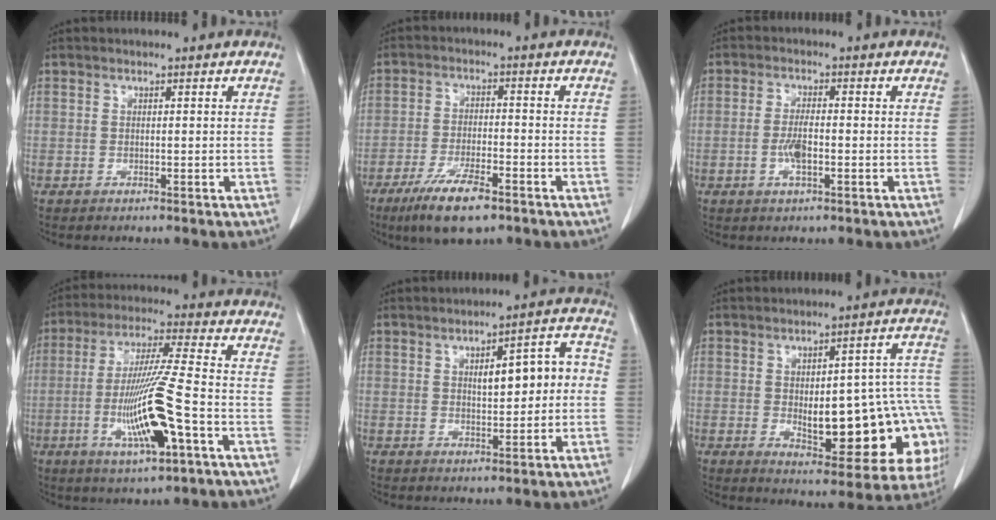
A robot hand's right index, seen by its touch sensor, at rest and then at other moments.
{"total": 9.1, "force": [-5.9, 2.0, 6.7], "torque": [-0.125, -0.016, -0.100]}
{"total": 3.8, "force": [-1.0, 0.9, 3.5], "torque": [-0.075, -0.002, -0.019]}
{"total": 14.0, "force": [-4.2, 0.3, 13.3], "torque": [-0.265, -0.013, -0.077]}
{"total": 7.8, "force": [0.3, 2.6, 7.3], "torque": [-0.098, 0.031, 0.008]}
{"total": 20.6, "force": [-3.5, 7.4, 18.9], "torque": [-0.161, 0.037, -0.018]}